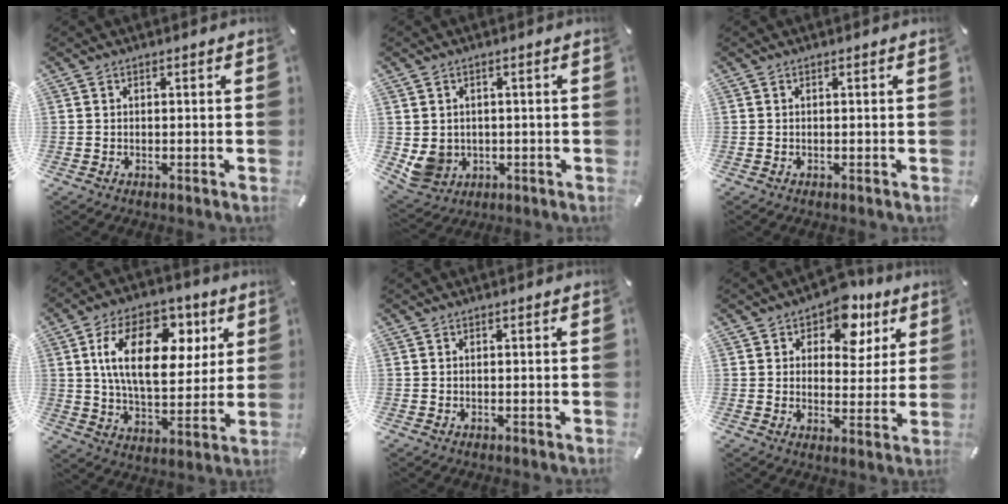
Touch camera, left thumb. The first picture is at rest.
{"total": 6.1, "force": [0.3, 5.9, 1.4], "torque": [-0.050, -0.008, 0.007]}
{"total": 0.0}
{"total": 20.2, "force": [6.4, 11.9, 15.1], "torque": [-0.257, 0.003, 0.106]}
{"total": 0.0}
{"total": 10.0, "force": [6.0, 6.5, 4.6], "torque": [-0.056, -0.036, 0.101]}